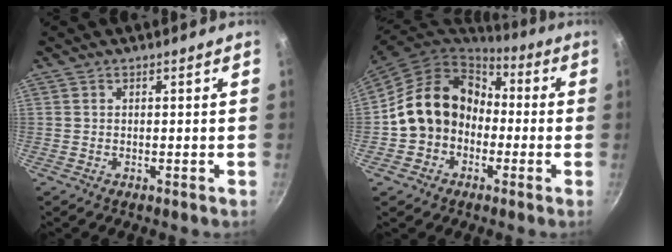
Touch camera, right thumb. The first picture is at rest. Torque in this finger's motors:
{"motor_torque": [0.34, 0.44, 0.48, -0.46, 0.26]}